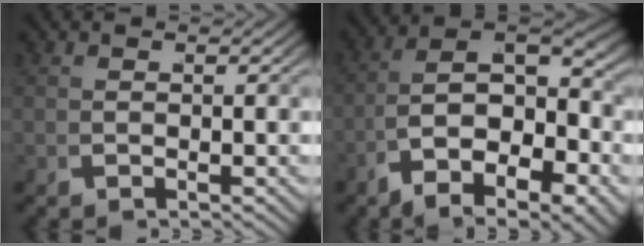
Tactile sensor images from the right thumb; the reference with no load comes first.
{"total": 13.2, "force": [-1.8, 9.0, 9.5], "torque": [-0.184, -0.042, -0.024]}